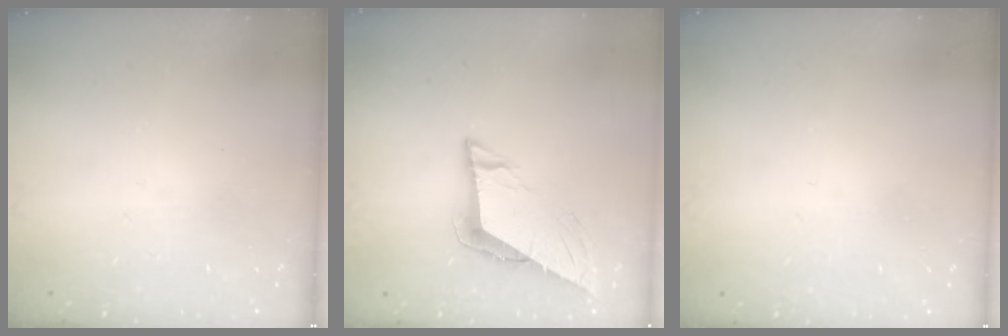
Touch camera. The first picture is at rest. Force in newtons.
{"total": 8.3, "press": 8.2, "slide": 0.4}
{"total": 1.6, "press": 1.6, "slide": 0.1}